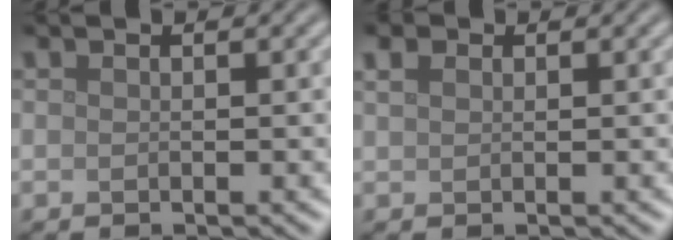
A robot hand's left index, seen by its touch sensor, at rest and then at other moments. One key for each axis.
{"total": 1.3, "fx": 0.7, "fy": 0.8, "fz": 0.6, "tx": -0.011, "ty": 0.007, "tz": 0.012}